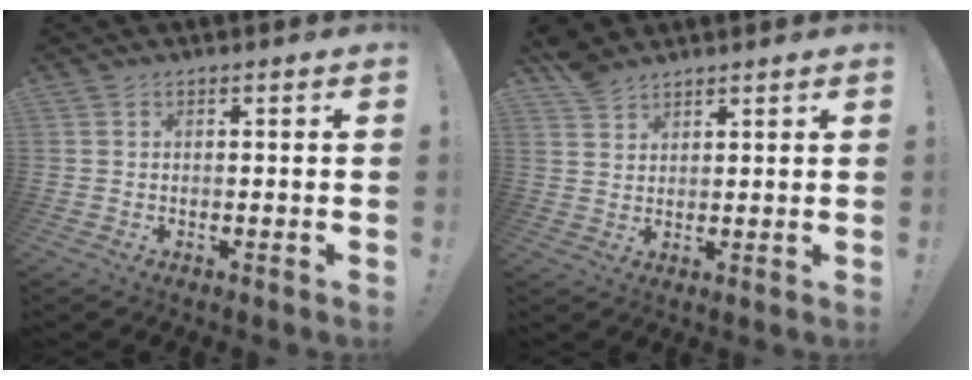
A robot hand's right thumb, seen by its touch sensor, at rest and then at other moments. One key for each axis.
{"total": 5.0, "fx": 4.2, "fy": 2.3, "fz": 1.5, "tx": -0.022, "ty": -0.023, "tz": 0.082}